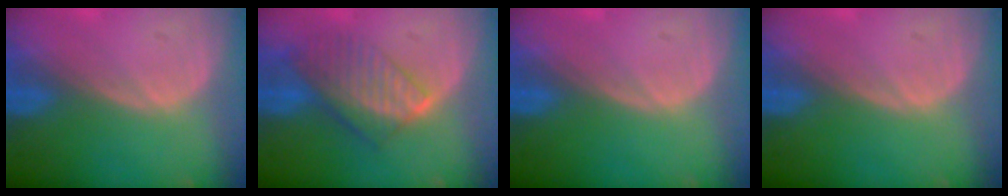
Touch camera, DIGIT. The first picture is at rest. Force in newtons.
{"total": 8.1, "press": 7.1, "slide": 3.9}
{"total": 0.0}
{"total": 0.0}